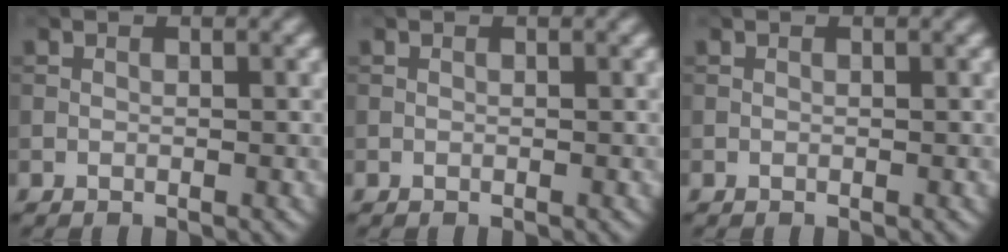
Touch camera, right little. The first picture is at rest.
{"total": 0.0}
{"total": 0.0}